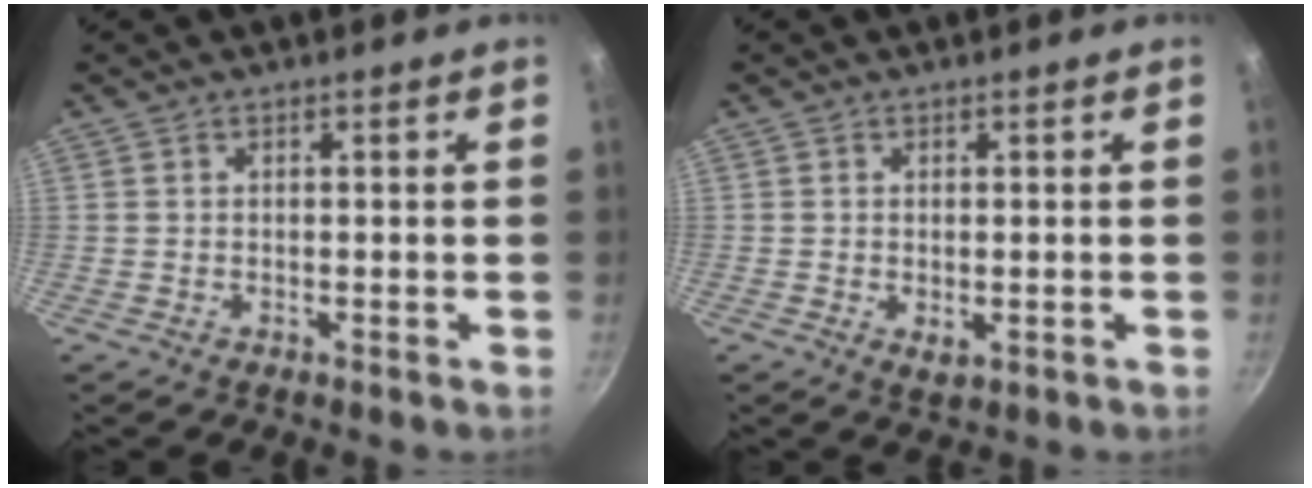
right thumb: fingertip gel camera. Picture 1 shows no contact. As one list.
[{"total": 2.0, "force": [-0.2, 1.1, 1.6], "torque": [-0.026, -0.006, 0.000]}]